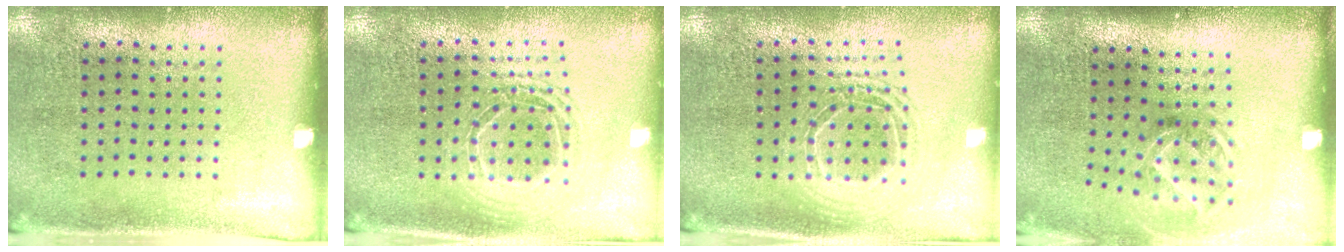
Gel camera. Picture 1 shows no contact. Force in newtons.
{"total": 1.5, "press": 1.3, "slide": 0.8}
{"total": 1.7, "press": 1.5, "slide": 0.9}
{"total": 2.0, "press": 1.3, "slide": 1.4}